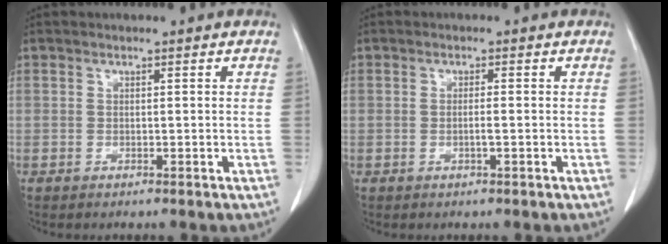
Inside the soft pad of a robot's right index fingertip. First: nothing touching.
{"total": 1.3, "force": [-0.4, 0.0, 1.2], "torque": [-0.024, 0.000, -0.005]}